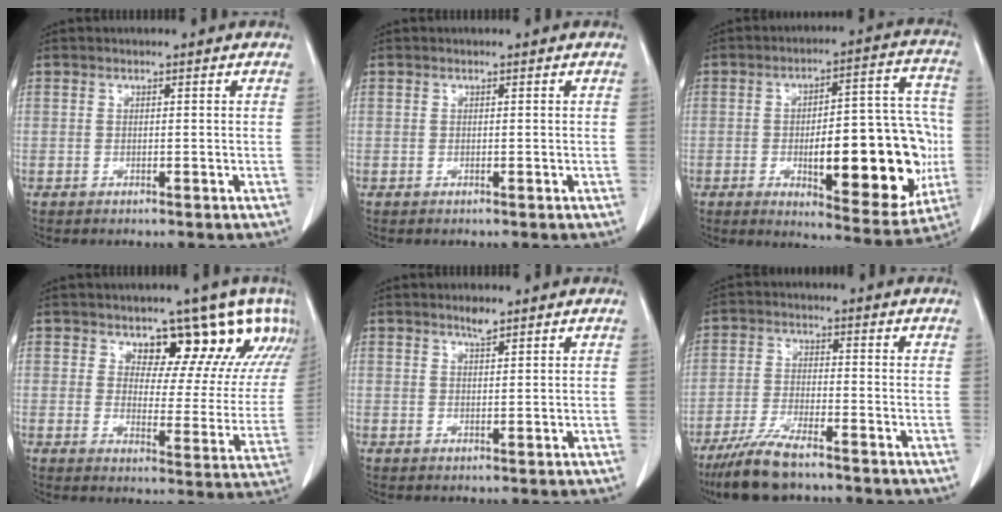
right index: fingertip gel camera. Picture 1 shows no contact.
{"total": 0.0}
{"total": 22.0, "force": [-4.2, 6.9, 20.5], "torque": [-0.228, 0.025, -0.038]}
{"total": 15.4, "force": [11.6, 7.1, 7.2], "torque": [-0.053, -0.012, 0.118]}
{"total": 1.7, "force": [1.4, 0.3, 0.9], "torque": [-0.021, 0.000, 0.027]}
{"total": 8.4, "force": [-6.5, 1.4, 5.1], "torque": [-0.102, -0.022, -0.119]}